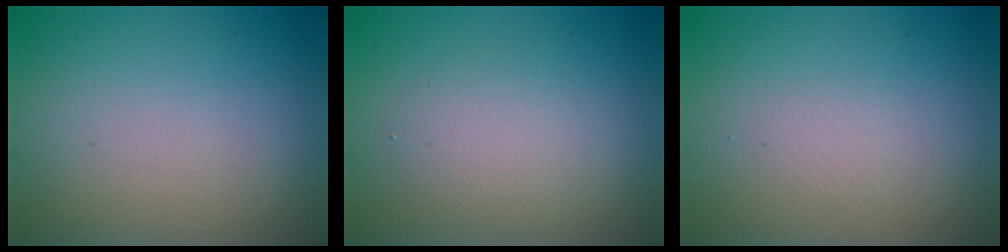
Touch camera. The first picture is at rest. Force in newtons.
{"total": 2.6, "press": 2.6, "slide": 0.3}
{"total": 0.7, "press": 0.7, "slide": 0.0}